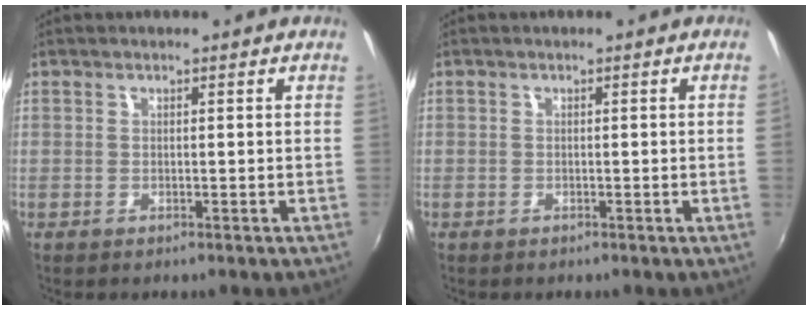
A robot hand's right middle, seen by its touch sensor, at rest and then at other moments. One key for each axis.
{"total": 0.5, "fx": 0.0, "fy": -0.3, "fz": 0.4, "tx": -0.006, "ty": 0.000, "tz": -0.002}